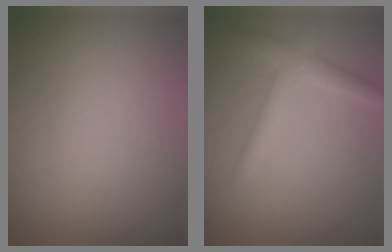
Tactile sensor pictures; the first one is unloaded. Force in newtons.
{"total": 2.4, "press": 2.4, "slide": 0.1}